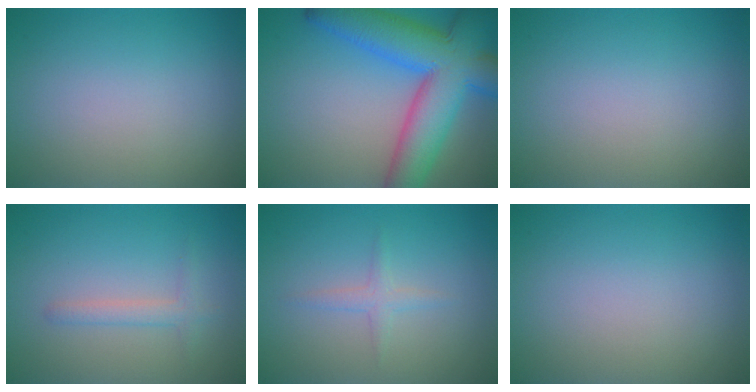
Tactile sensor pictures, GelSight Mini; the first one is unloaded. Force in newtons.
{"total": 11.7, "press": 11.7, "slide": 0.5}
{"total": 0.0}
{"total": 1.5, "press": 1.5, "slide": 0.0}
{"total": 1.3, "press": 1.3, "slide": 0.1}
{"total": 0.0}